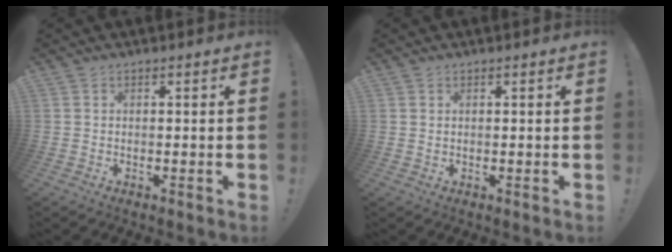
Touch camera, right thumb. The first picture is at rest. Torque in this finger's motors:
{"motor_torque": [-0.10, -0.25, -0.04, 0.39, -0.07]}